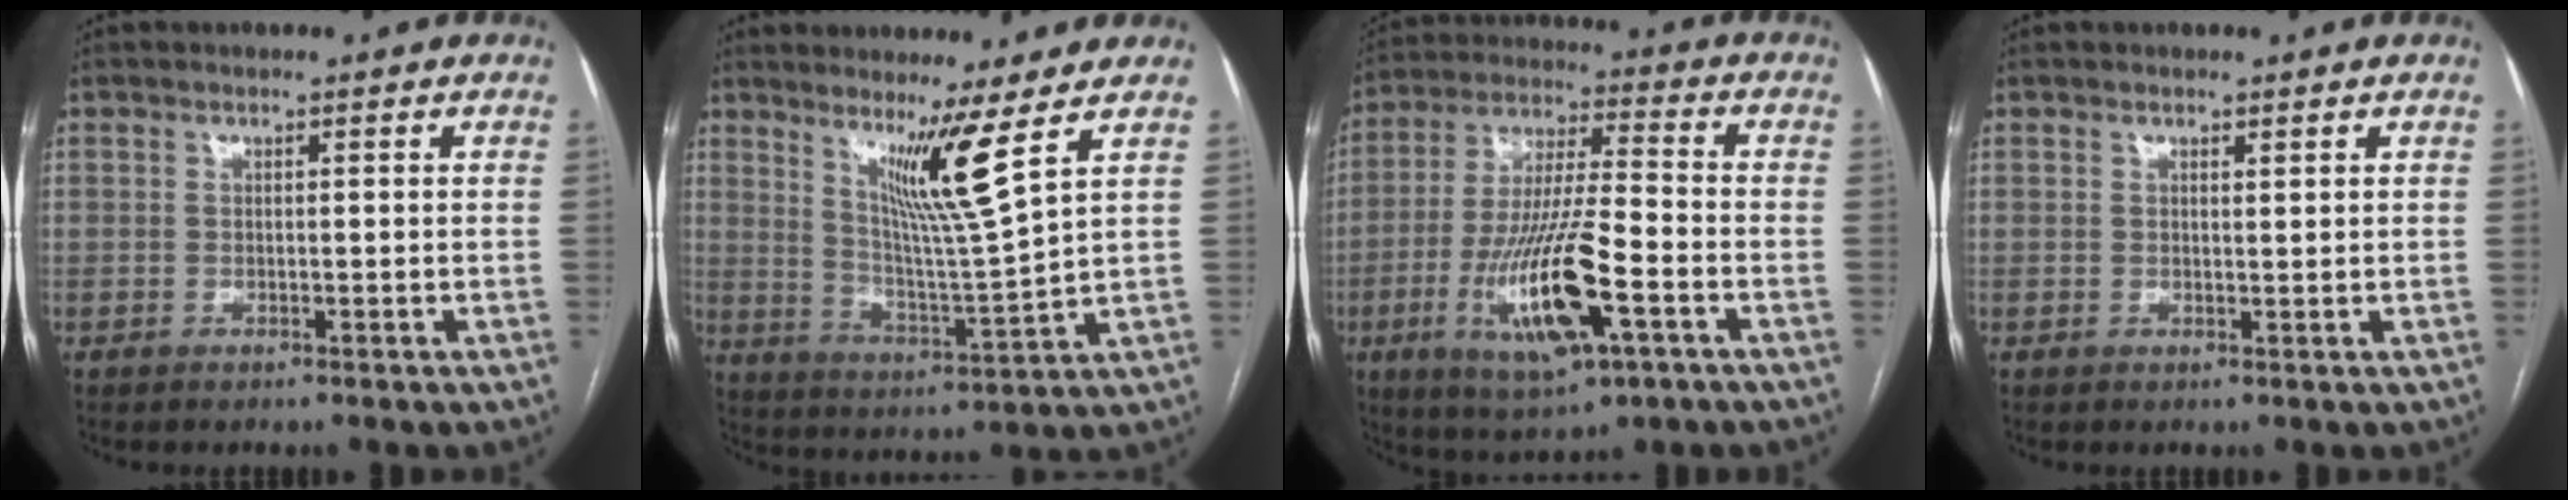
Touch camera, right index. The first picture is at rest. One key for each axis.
{"total": 9.0, "fx": 5.3, "fy": -2.3, "fz": 6.9, "tx": -0.120, "ty": -0.028, "tz": 0.099}
{"total": 16.6, "fx": -5.9, "fy": 2.8, "fz": 15.3, "tx": -0.303, "ty": -0.018, "tz": -0.098}
{"total": 0.6, "fx": 0.4, "fy": 0.0, "fz": 0.4, "tx": -0.006, "ty": -0.003, "tz": 0.006}